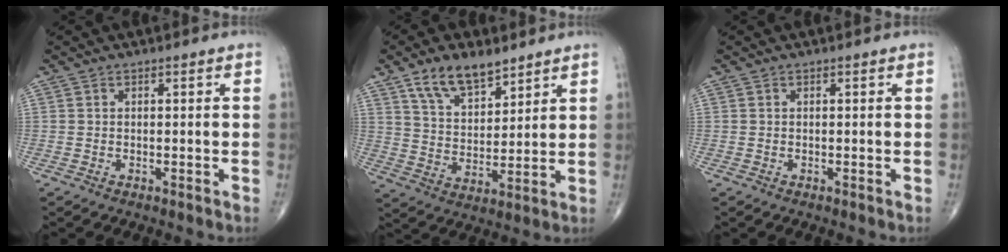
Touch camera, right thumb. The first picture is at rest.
{"total": 11.0, "force": [7.4, 5.4, 6.1], "torque": [-0.087, -0.042, 0.141]}
{"total": 0.0}